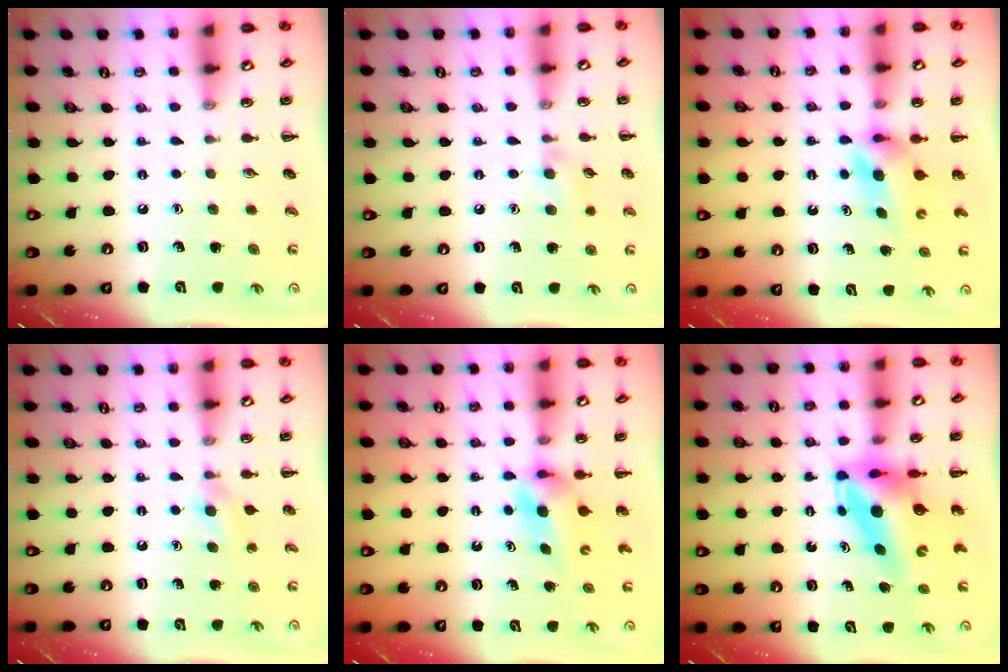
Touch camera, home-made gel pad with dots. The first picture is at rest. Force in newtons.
{"total": 6.7, "press": 6.4, "slide": 2.0}
{"total": 3.9, "press": 3.9, "slide": 0.5}
{"total": 3.9, "press": 3.6, "slide": 1.4}
{"total": 3.9, "press": 3.9, "slide": 0.5}
{"total": 7.5, "press": 7.2, "slide": 2.0}